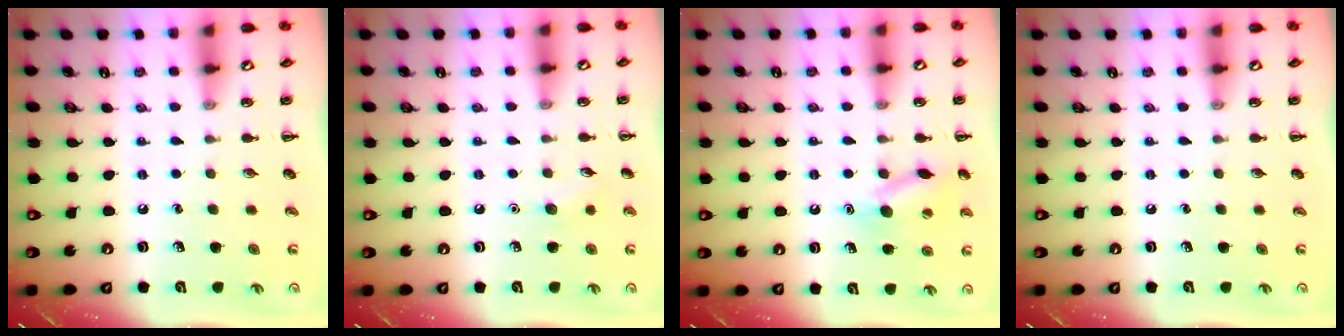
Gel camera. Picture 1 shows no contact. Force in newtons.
{"total": 5.3, "press": 5.0, "slide": 1.5}
{"total": 11.0, "press": 10.9, "slide": 1.5}
{"total": 0.0}